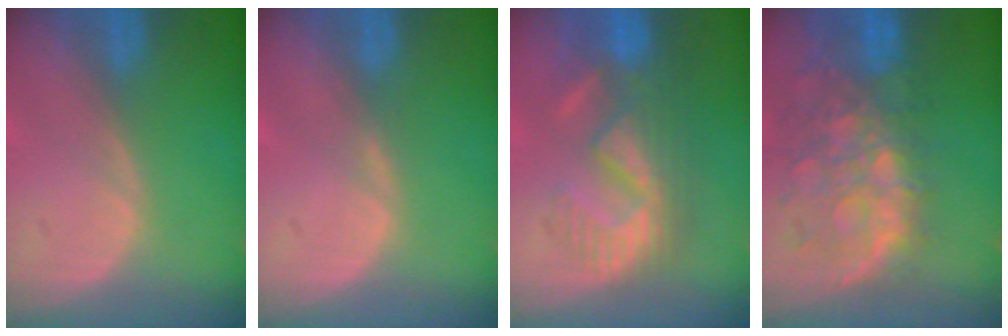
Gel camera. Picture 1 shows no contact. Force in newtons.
{"total": 0.7, "press": 0.7, "slide": 0.2}
{"total": 9.3, "press": 9.0, "slide": 2.6}
{"total": 11.2, "press": 9.8, "slide": 5.5}